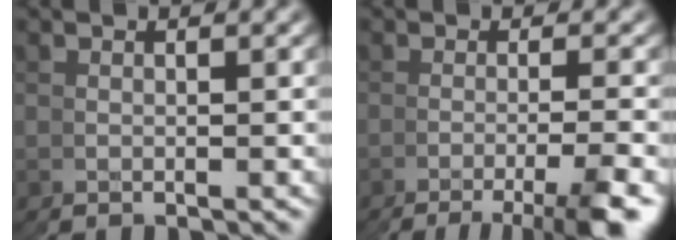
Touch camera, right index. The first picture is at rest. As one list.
[{"total": 5.1, "force": [-3.4, -1.7, 3.4], "torque": [-0.038, 0.012, -0.061]}]